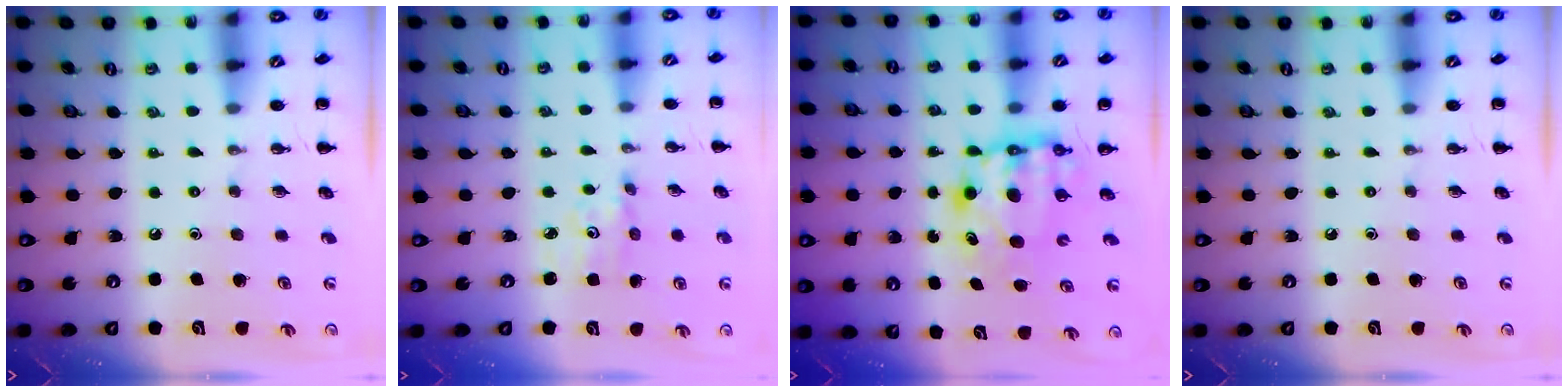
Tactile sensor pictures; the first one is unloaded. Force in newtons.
{"total": 2.0, "press": 2.0, "slide": 0.2}
{"total": 6.9, "press": 6.6, "slide": 1.9}
{"total": 0.0}